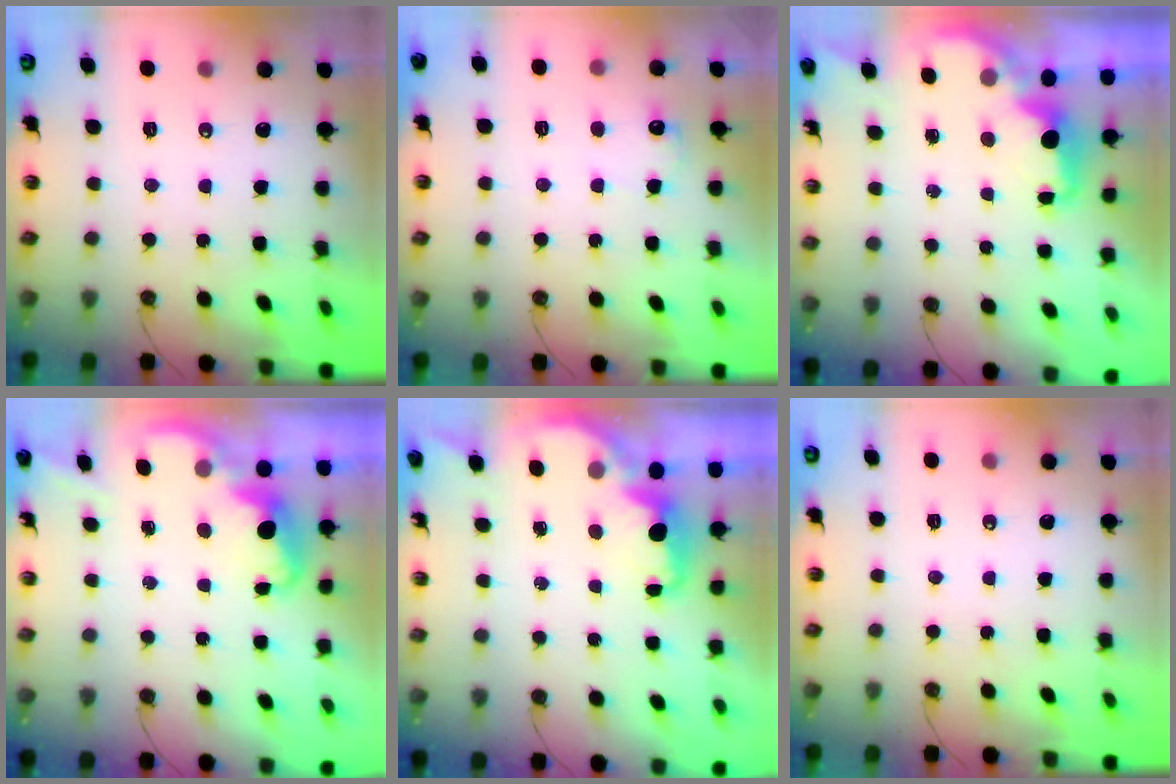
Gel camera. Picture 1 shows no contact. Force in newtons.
{"total": 6.3, "press": 6.3, "slide": 0.2}
{"total": 2.3, "press": 2.2, "slide": 0.7}
{"total": 2.8, "press": 2.6, "slide": 0.8}
{"total": 2.5, "press": 2.4, "slide": 0.8}
{"total": 0.0}